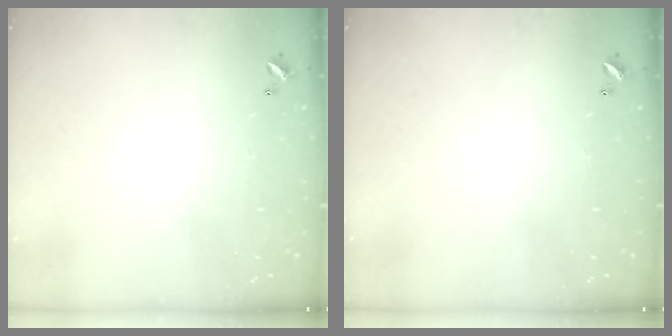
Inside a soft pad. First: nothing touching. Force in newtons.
{"total": 0.0}